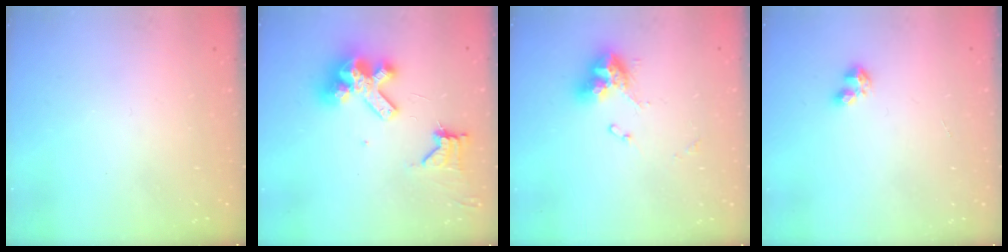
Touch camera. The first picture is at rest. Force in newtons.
{"total": 14.5, "press": 14.4, "slide": 1.7}
{"total": 10.5, "press": 10.5, "slide": 1.0}
{"total": 3.8, "press": 3.7, "slide": 0.5}